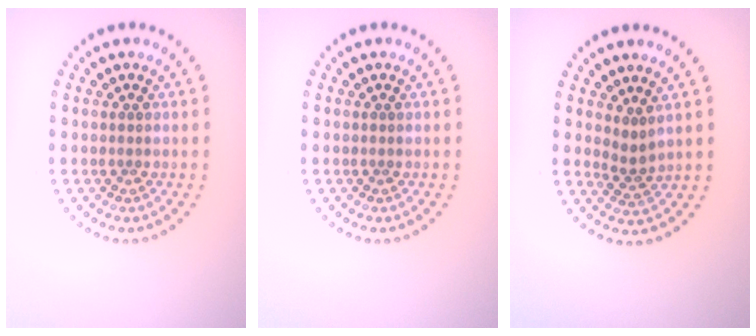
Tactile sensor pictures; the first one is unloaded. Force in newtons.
{"total": 0.0}
{"total": 2.0, "press": 1.3, "slide": 1.5}